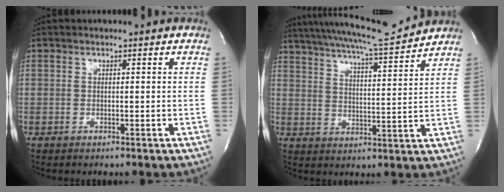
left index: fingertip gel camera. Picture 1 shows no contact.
{"total": 14.9, "force": [13.7, -0.6, 5.8], "torque": [-0.108, -0.019, 0.205]}